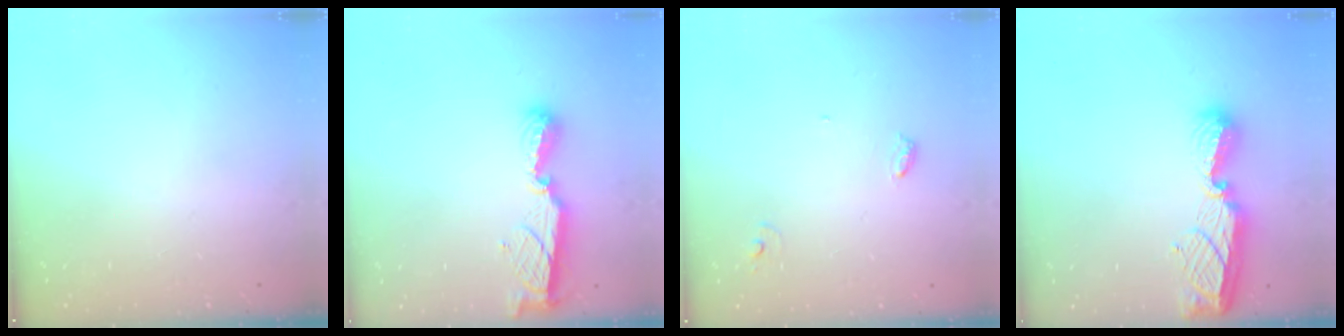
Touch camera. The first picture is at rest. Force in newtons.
{"total": 8.9, "press": 8.9, "slide": 0.1}
{"total": 4.0, "press": 4.0, "slide": 0.3}
{"total": 13.5, "press": 13.5, "slide": 0.9}